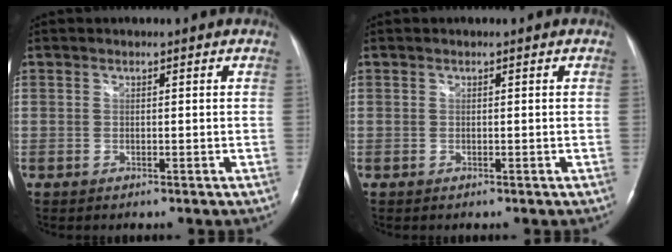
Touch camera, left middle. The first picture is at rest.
{"total": 0.0}